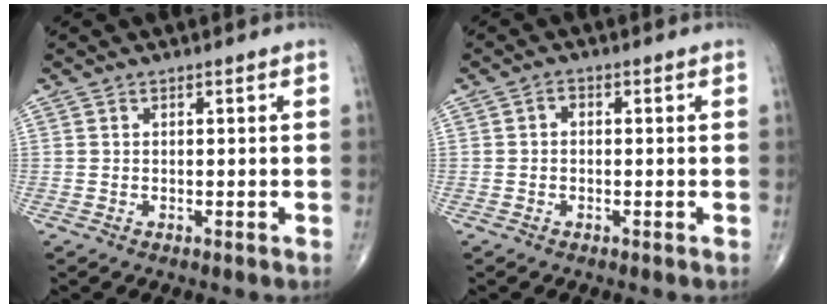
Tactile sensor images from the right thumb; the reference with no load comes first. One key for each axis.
{"total": 1.4, "fx": -0.1, "fy": 1.0, "fz": 0.9, "tx": -0.008, "ty": 0.005, "tz": -0.007}